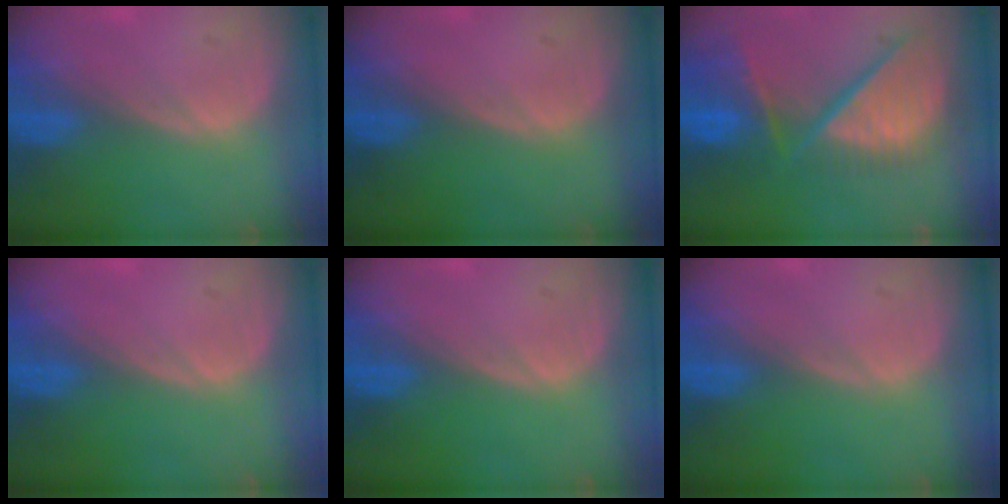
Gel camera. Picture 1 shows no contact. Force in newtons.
{"total": 0.0}
{"total": 12.8, "press": 10.6, "slide": 7.2}
{"total": 0.0}
{"total": 0.0}
{"total": 0.0}